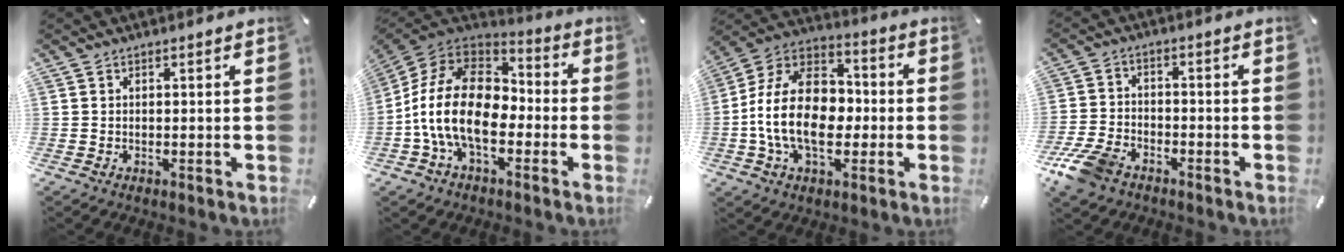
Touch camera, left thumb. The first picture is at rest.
{"total": 18.6, "force": [-5.8, 11.5, 13.5], "torque": [-0.274, 0.033, -0.099]}
{"total": 17.2, "force": [-3.5, 12.0, 11.8], "torque": [-0.254, 0.026, -0.066]}
{"total": 8.9, "force": [-6.2, 4.8, 4.1], "torque": [-0.095, 0.024, -0.120]}